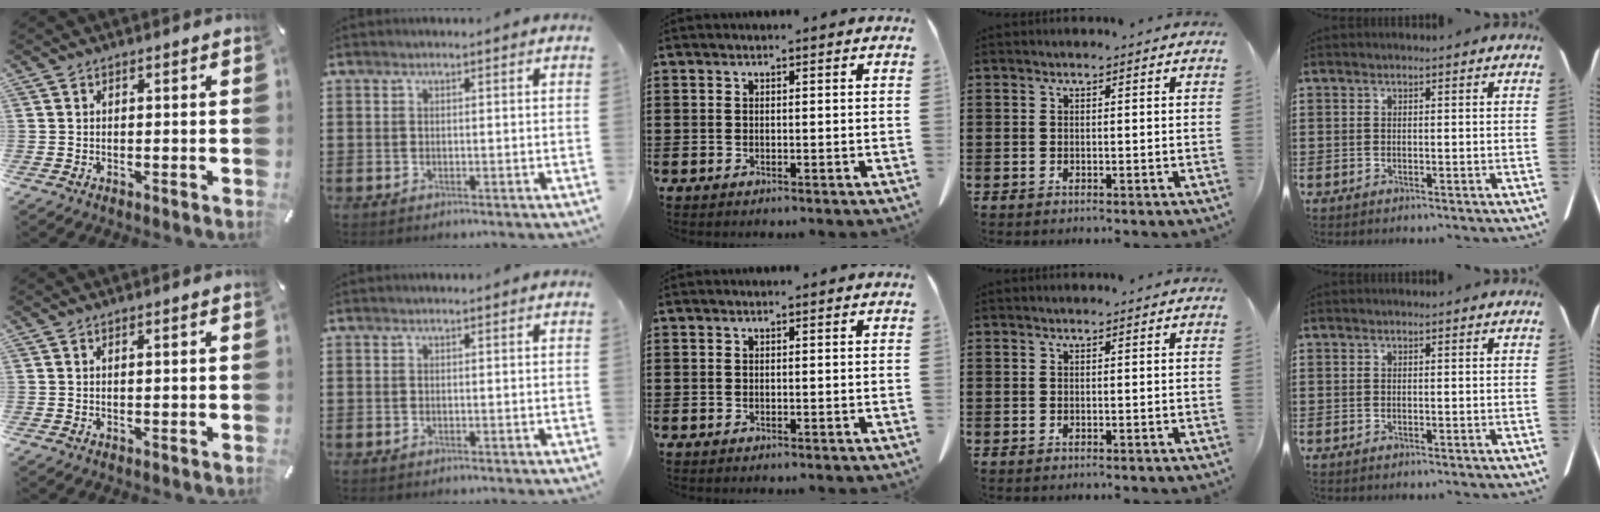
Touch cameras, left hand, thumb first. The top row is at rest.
{"thumb": {"total": 0.9, "force": [0.3, 0.1, 0.8], "torque": [-0.015, 0.000, 0.004]}}